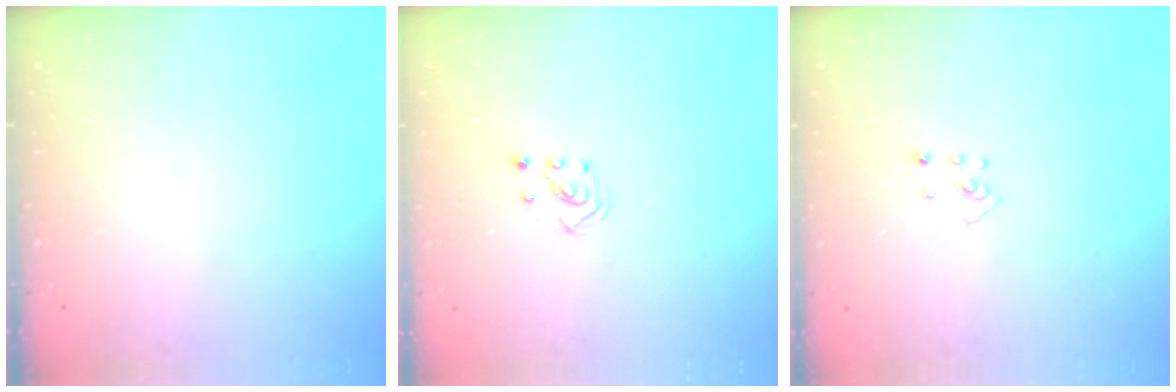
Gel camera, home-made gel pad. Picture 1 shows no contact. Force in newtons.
{"total": 2.1, "press": 1.9, "slide": 0.8}
{"total": 2.7, "press": 2.6, "slide": 0.6}